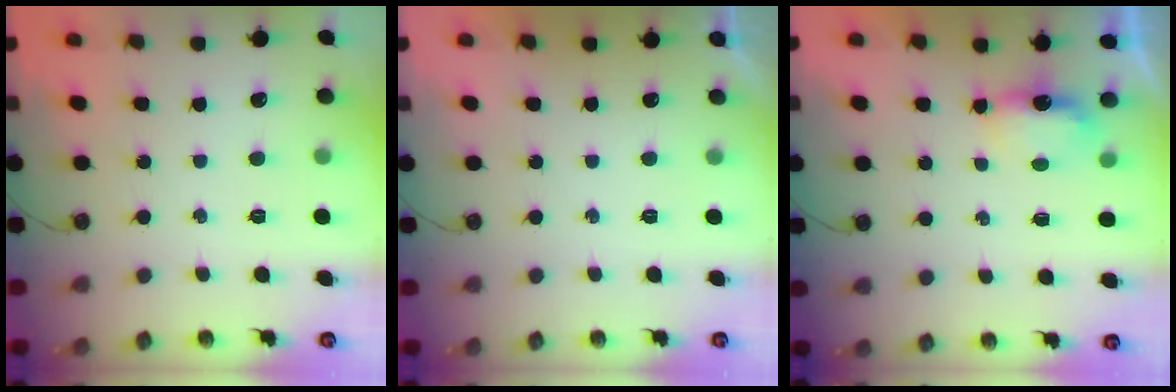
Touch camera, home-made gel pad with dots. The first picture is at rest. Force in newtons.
{"total": 0.0}
{"total": 4.1, "press": 4.1, "slide": 0.5}